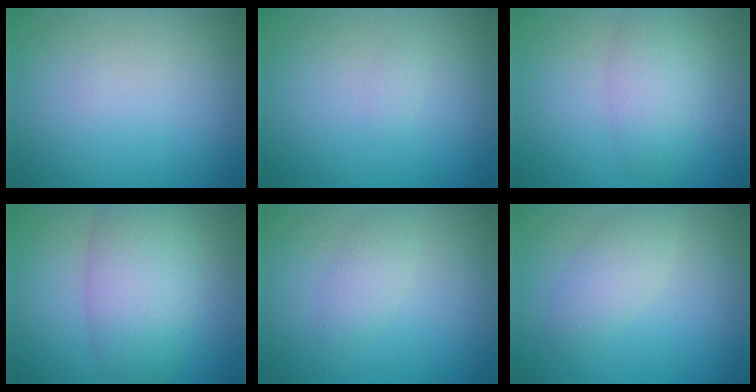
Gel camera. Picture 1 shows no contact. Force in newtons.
{"total": 0.6, "press": 0.6, "slide": 0.0}
{"total": 3.7, "press": 3.7, "slide": 0.2}
{"total": 6.6, "press": 6.6, "slide": 0.4}
{"total": 1.7, "press": 1.7, "slide": 0.0}
{"total": 2.4, "press": 2.4, "slide": 0.2}